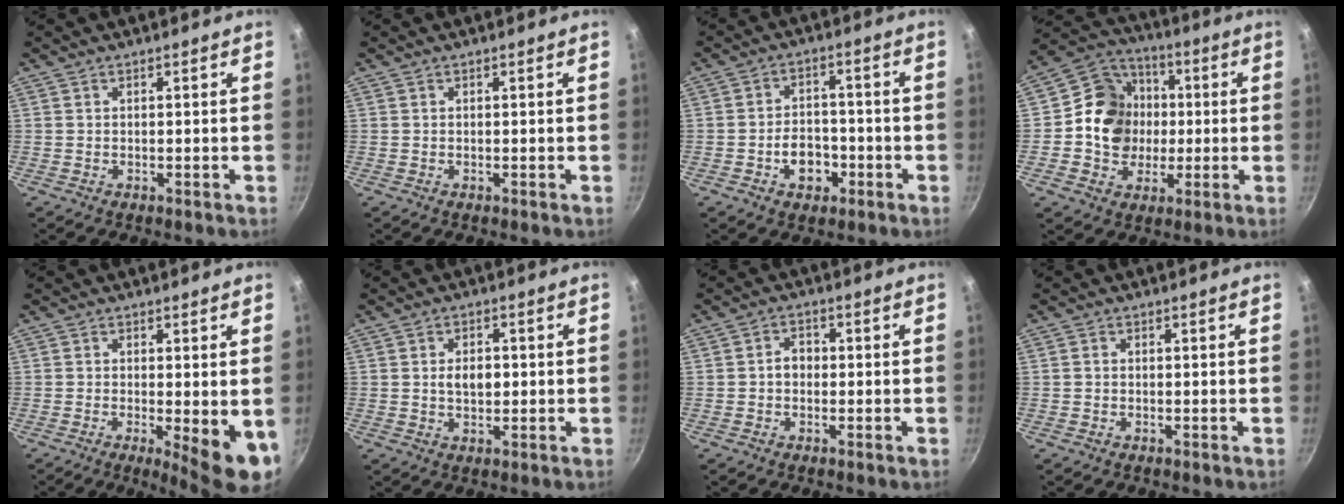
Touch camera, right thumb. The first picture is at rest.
{"total": 0.0}
{"total": 6.9, "force": [-2.7, 4.9, 4.1], "torque": [-0.044, 0.024, -0.044]}
{"total": 14.3, "force": [0.0, 12.7, 6.5], "torque": [-0.080, 0.023, -0.014]}
{"total": 8.5, "force": [-1.5, 2.3, 8.1], "torque": [-0.097, -0.009, -0.013]}
{"total": 4.6, "force": [0.2, 3.0, 3.5], "torque": [-0.043, 0.002, 0.000]}
{"total": 3.1, "force": [-0.3, 2.4, 1.8], "torque": [-0.011, 0.013, -0.007]}
{"total": 0.7, "force": [-0.1, 0.6, 0.3], "torque": [-0.005, 0.003, -0.002]}